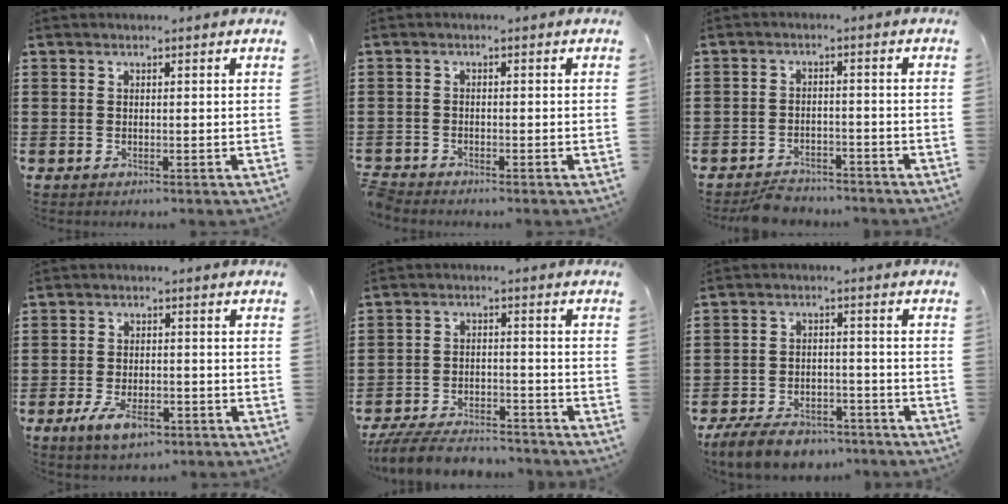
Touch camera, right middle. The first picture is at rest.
{"total": 1.7, "force": [-1.7, 0.0, 0.0], "torque": [-0.012, -0.003, -0.039]}
{"total": 3.3, "force": [-3.2, 0.9, 0.1], "torque": [-0.006, 0.005, -0.067]}
{"total": 4.8, "force": [-3.0, 2.1, 3.1], "torque": [-0.062, 0.004, -0.058]}
{"total": 6.7, "force": [-6.4, 1.2, 1.6], "torque": [-0.037, 0.008, -0.126]}
{"total": 6.7, "force": [-6.0, 1.9, 2.2], "torque": [-0.042, 0.016, -0.115]}